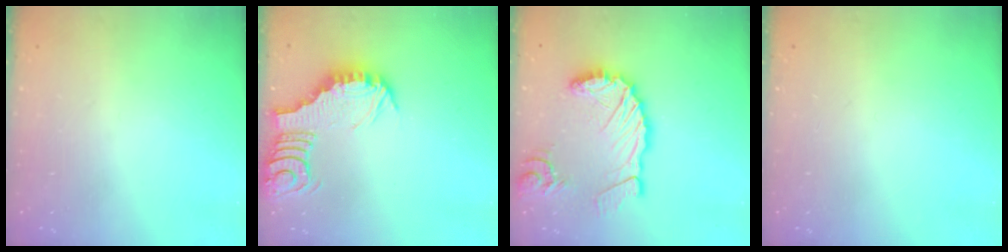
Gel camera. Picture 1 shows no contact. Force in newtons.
{"total": 3.3, "press": 3.3, "slide": 0.4}
{"total": 13.7, "press": 13.6, "slide": 1.7}
{"total": 0.0}